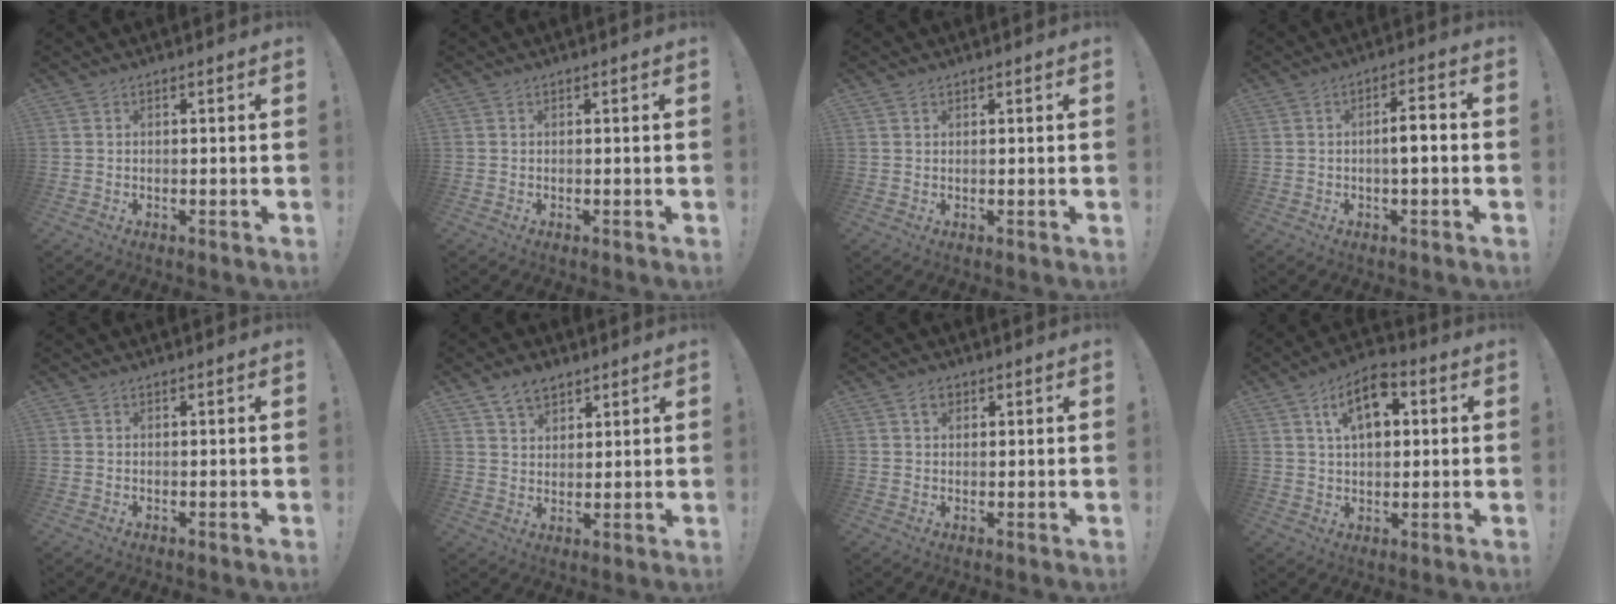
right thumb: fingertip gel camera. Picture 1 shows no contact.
{"total": 0.0}
{"total": 0.9, "force": [0.7, 0.5, 0.2], "torque": [-0.004, -0.001, 0.014]}
{"total": 5.3, "force": [-1.2, 1.1, 5.0], "torque": [-0.081, 0.008, -0.026]}
{"total": 0.0}
{"total": 6.6, "force": [4.8, 3.9, 2.3], "torque": [-0.037, -0.023, 0.090]}
{"total": 3.0, "force": [1.5, 2.1, 1.6], "torque": [-0.019, 0.000, 0.025]}
{"total": 11.4, "force": [4.1, 6.4, 8.5], "torque": [-0.133, 0.004, 0.072]}